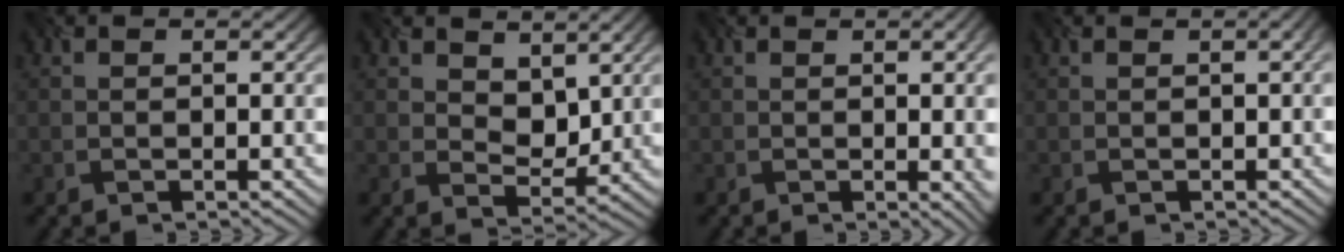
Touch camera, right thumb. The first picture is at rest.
{"total": 4.1, "force": [2.2, 2.7, 2.2], "torque": [-0.051, -0.005, 0.044]}
{"total": 7.2, "force": [-0.6, 2.6, 6.7], "torque": [-0.054, 0.010, 0.002]}
{"total": 1.7, "force": [0.4, 0.8, 1.4], "torque": [-0.007, 0.010, 0.002]}